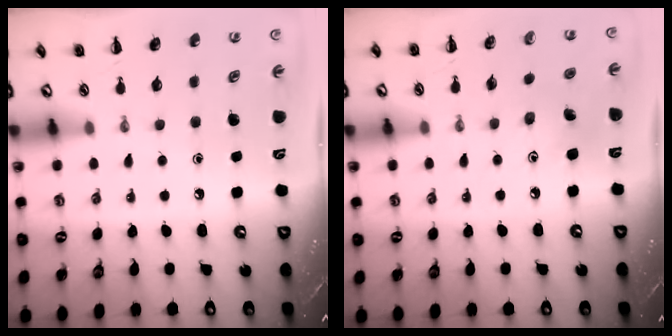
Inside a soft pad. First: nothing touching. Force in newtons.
{"total": 3.8, "press": 3.6, "slide": 1.2}